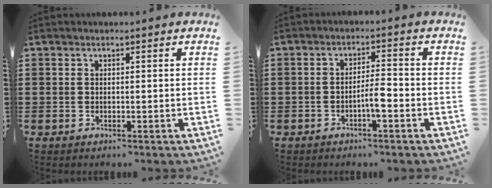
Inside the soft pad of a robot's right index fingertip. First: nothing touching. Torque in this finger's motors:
{"motor_torque": [-0.11, 0.52, 0.11, 0.05]}